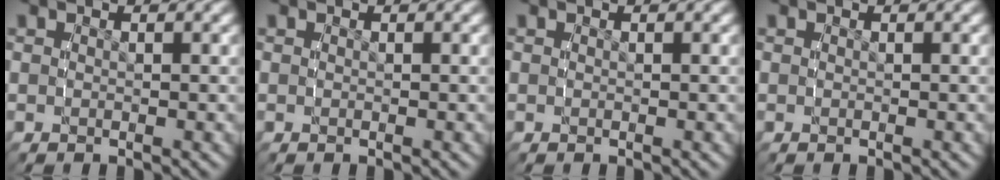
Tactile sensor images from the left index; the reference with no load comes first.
{"total": 0.0}
{"total": 0.0}
{"total": 0.0}